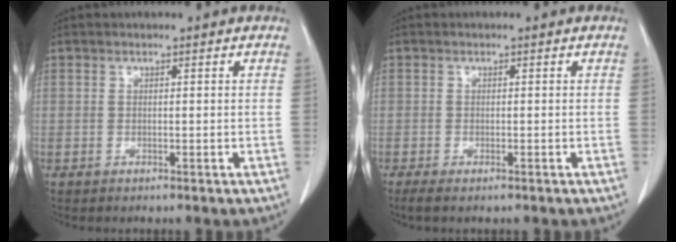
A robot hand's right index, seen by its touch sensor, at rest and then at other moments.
{"total": 2.7, "force": [-2.0, 0.7, 1.6], "torque": [-0.026, -0.007, -0.027]}